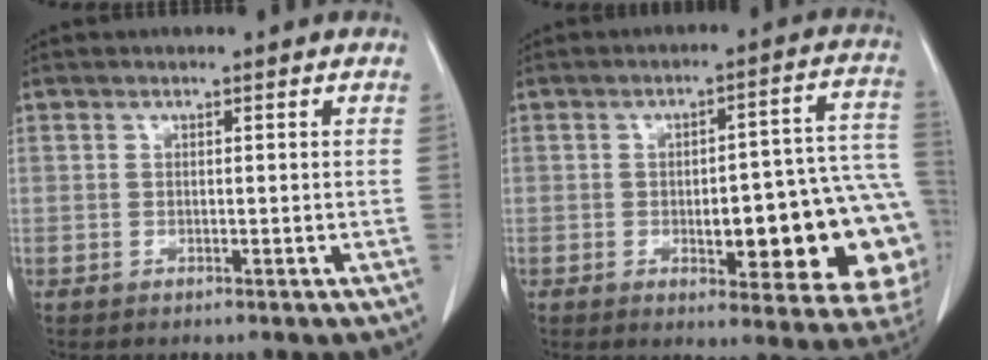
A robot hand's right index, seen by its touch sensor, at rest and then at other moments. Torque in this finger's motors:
{"motor_torque": [1.14, -0.64, 0.37, 0.07]}